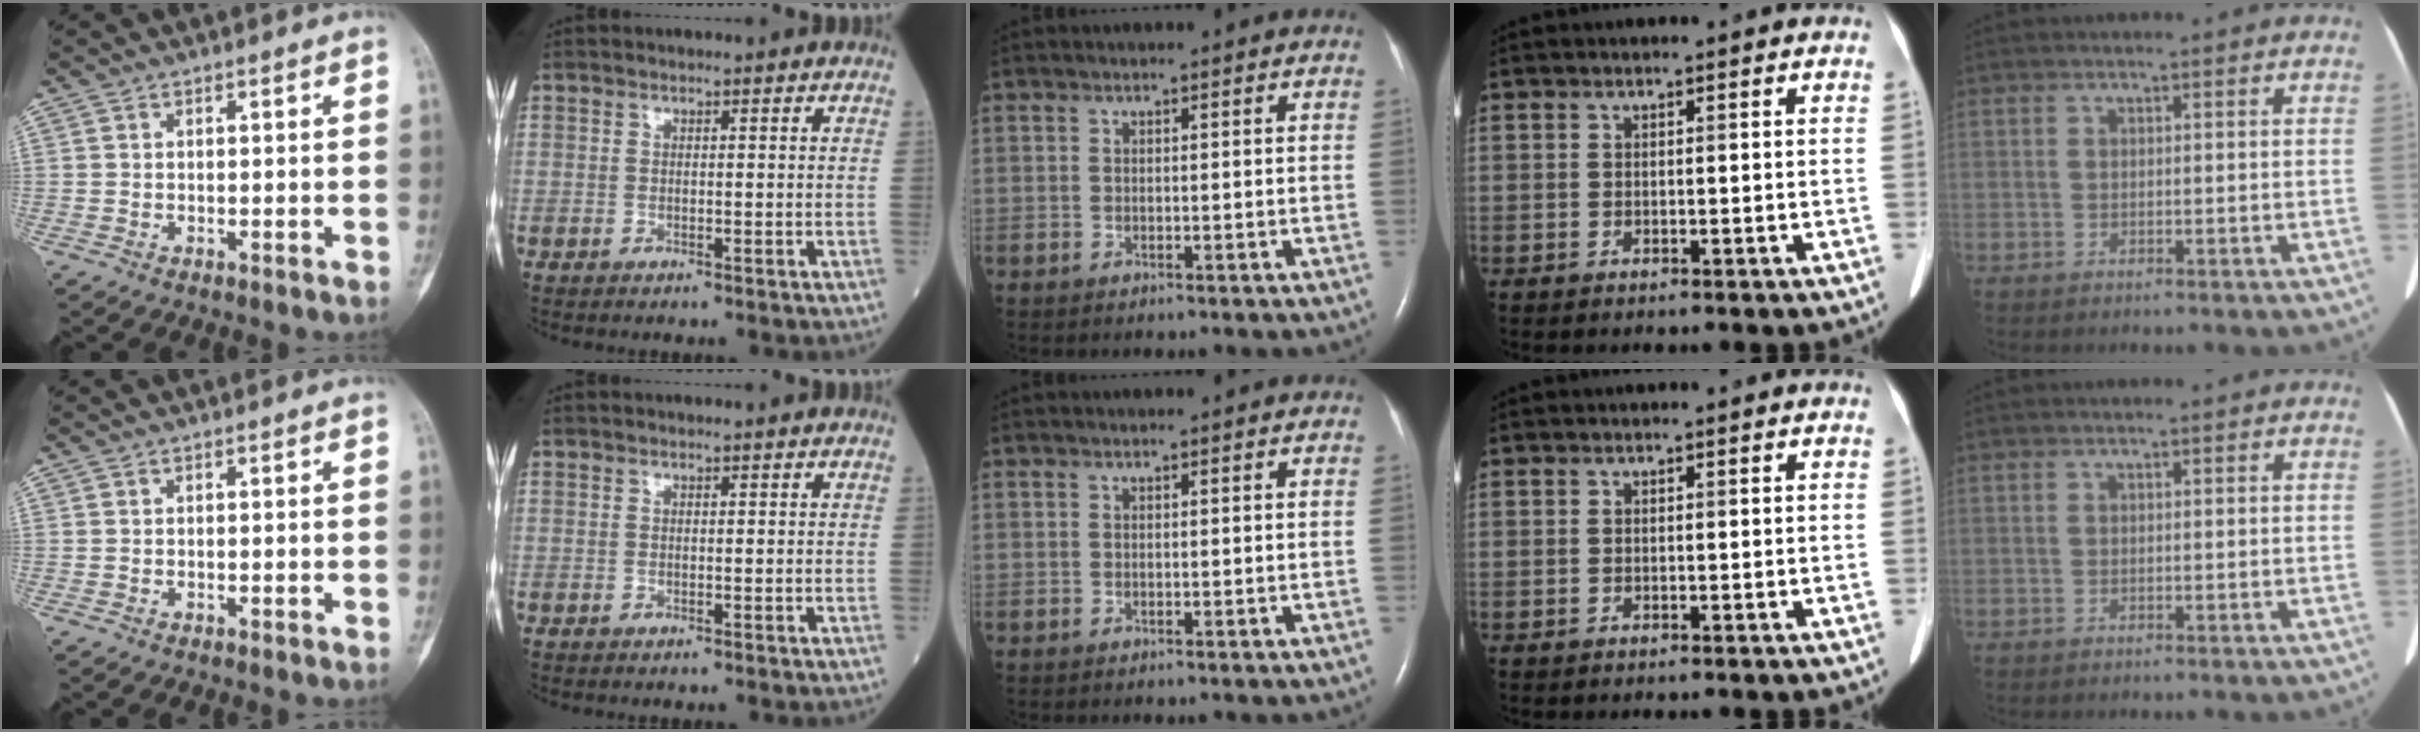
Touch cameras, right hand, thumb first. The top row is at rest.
{}